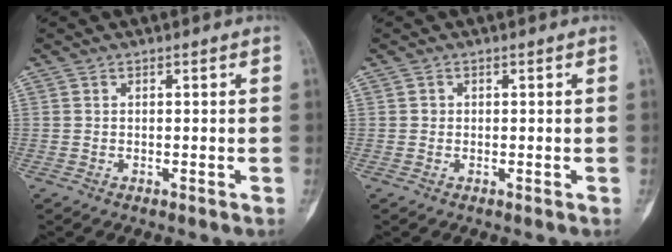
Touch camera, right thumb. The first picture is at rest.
{"total": 0.6, "force": [0.0, 0.6, 0.1], "torque": [0.003, 0.003, -0.001]}